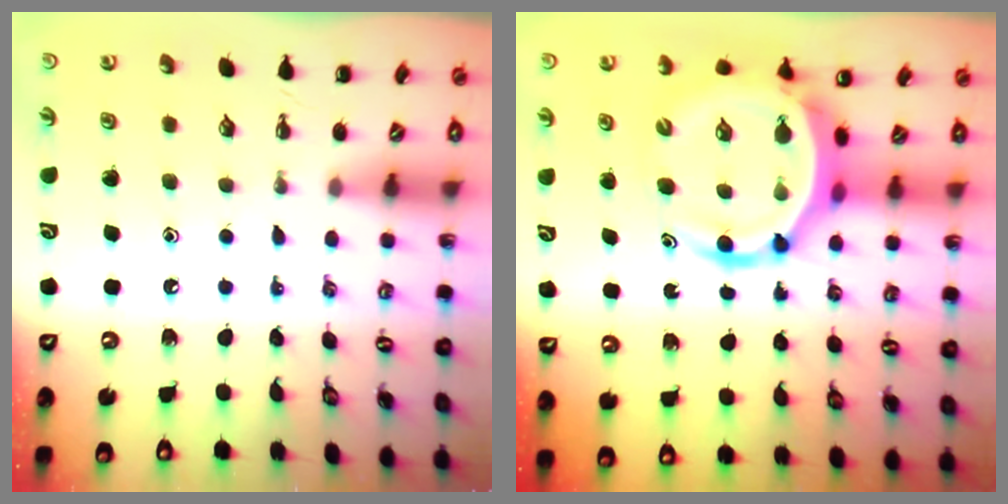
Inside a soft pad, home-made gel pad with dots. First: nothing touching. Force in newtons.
{"total": 10.0, "press": 9.6, "slide": 3.0}